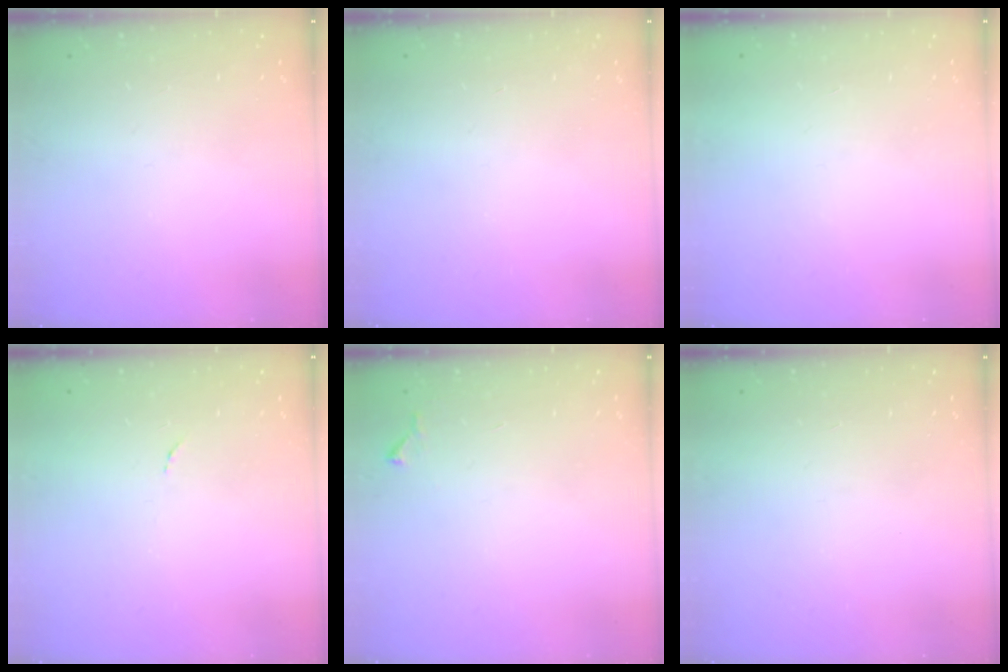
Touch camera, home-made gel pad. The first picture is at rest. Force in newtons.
{"total": 0.0}
{"total": 1.6, "press": 1.6, "slide": 0.1}
{"total": 3.3, "press": 3.3, "slide": 0.2}
{"total": 4.4, "press": 4.4, "slide": 0.7}
{"total": 1.6, "press": 1.5, "slide": 0.1}